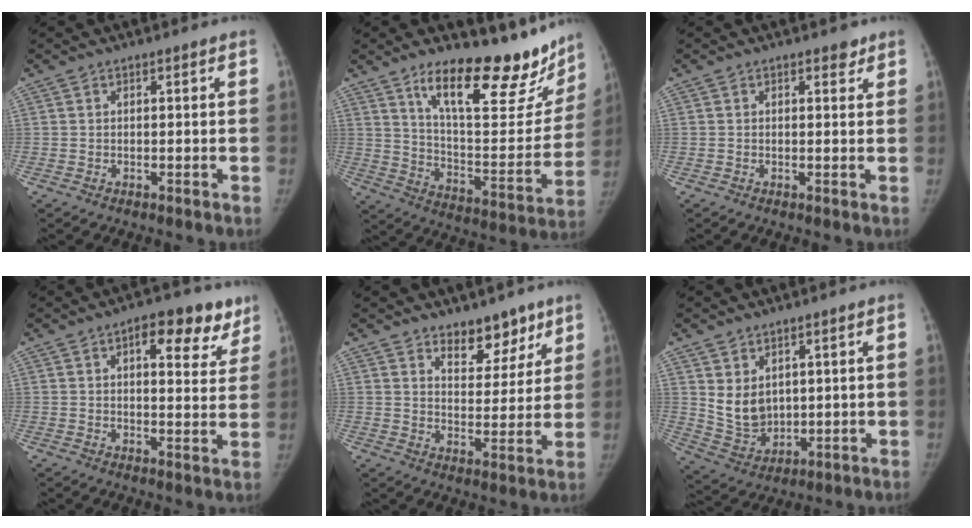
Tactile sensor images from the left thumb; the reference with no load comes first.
{"total": 25.3, "force": [18.1, 8.7, 15.4], "torque": [-0.174, -0.104, 0.271]}
{"total": 1.5, "force": [1.1, 0.8, 0.6], "torque": [0.004, -0.006, 0.011]}
{"total": 11.3, "force": [6.3, 5.1, 7.8], "torque": [-0.056, -0.023, 0.079]}
{"total": 8.9, "force": [6.5, 4.6, 3.9], "torque": [-0.015, -0.044, 0.102]}
{"total": 7.7, "force": [2.7, 5.7, 4.5], "torque": [-0.060, -0.027, 0.074]}